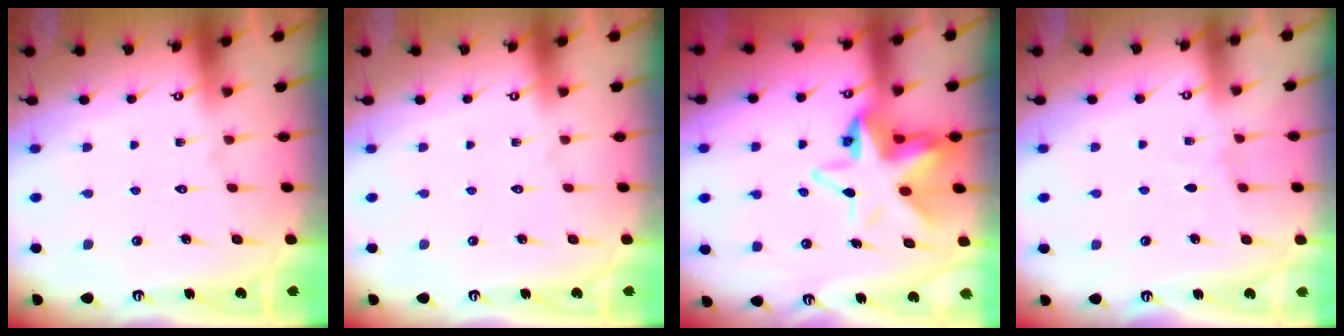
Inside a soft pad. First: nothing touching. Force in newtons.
{"total": 0.0}
{"total": 12.5, "press": 12.3, "slide": 2.0}
{"total": 2.3, "press": 2.3, "slide": 0.3}